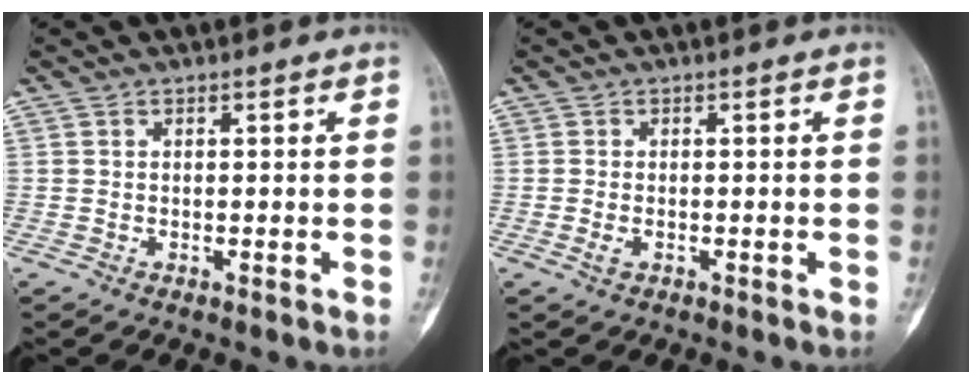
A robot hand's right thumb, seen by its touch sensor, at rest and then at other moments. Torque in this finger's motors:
{"motor_torque": [-0.09, 0.24, -0.19, 0.08, 0.01]}